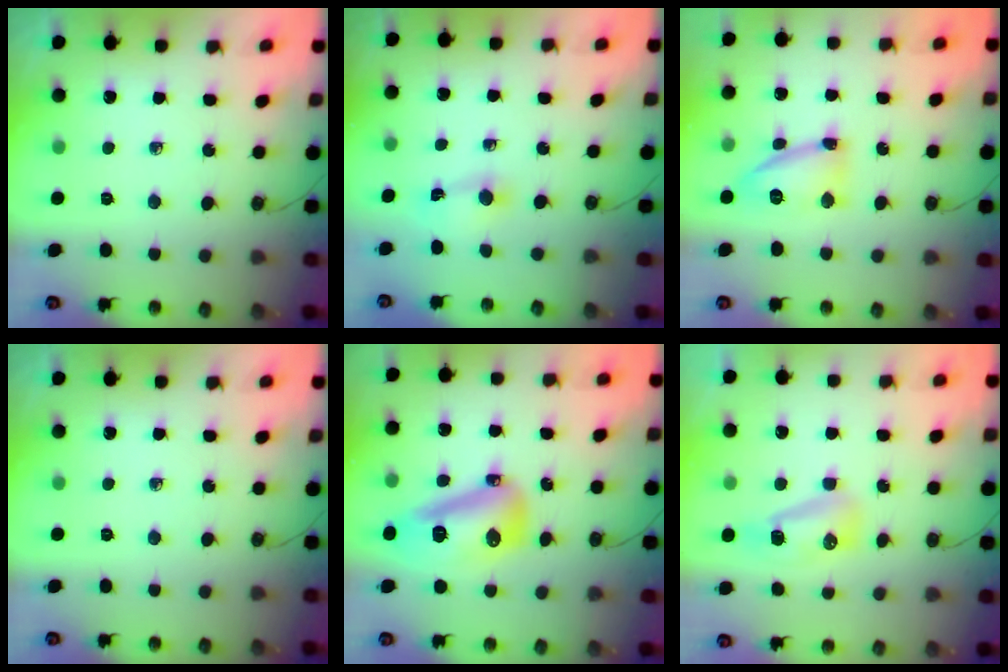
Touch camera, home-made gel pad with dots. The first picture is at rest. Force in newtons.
{"total": 1.6, "press": 1.6, "slide": 0.2}
{"total": 11.6, "press": 11.3, "slide": 2.4}
{"total": 0.0}
{"total": 14.3, "press": 14.2, "slide": 1.2}
{"total": 13.2, "press": 10.3, "slide": 8.3}